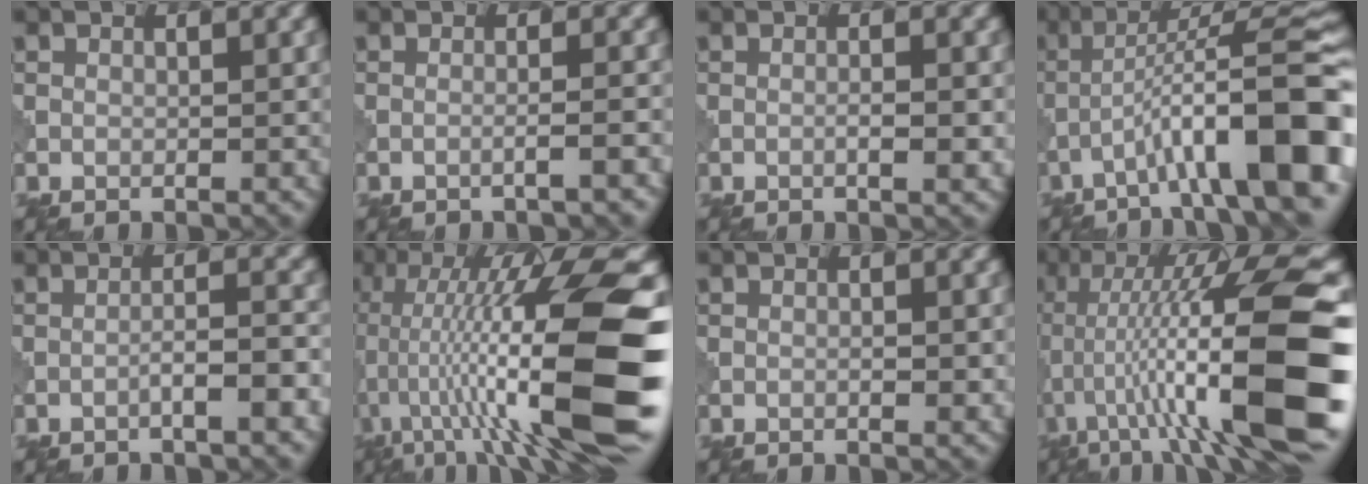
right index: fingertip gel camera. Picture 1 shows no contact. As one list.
[{"total": 1.5, "force": [-0.8, 0.2, 1.2], "torque": [-0.006, 0.009, -0.025]}, {"total": 1.4, "force": [-0.4, 0.2, 1.3], "torque": [-0.019, 0.003, -0.003]}, {"total": 12.0, "force": [-4.7, 2.1, 10.9], "torque": [-0.159, 0.028, -0.062]}, {"total": 2.6, "force": [-1.3, 0.4, 2.2], "torque": [-0.028, 0.016, -0.022]}, {"total": 15.4, "force": [-2.4, 3.0, 14.9], "torque": [-0.234, 0.032, -0.028]}, {"total": 0.6, "force": [-0.1, 0.2, 0.5], "torque": [-0.008, 0.002, 0.003]}, {"total": 14.0, "force": [-2.6, 2.3, 13.5], "torque": [-0.209, 0.032, -0.030]}]